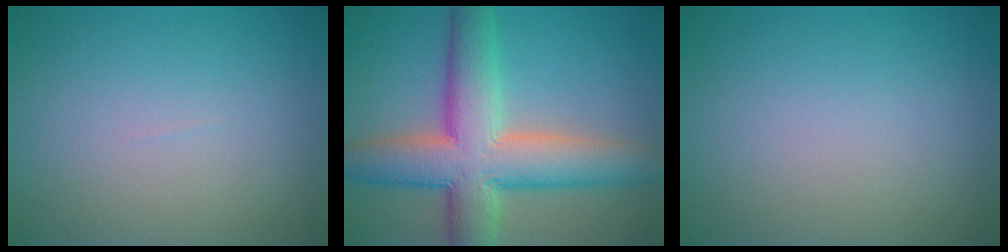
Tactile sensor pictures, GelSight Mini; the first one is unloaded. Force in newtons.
{"total": 10.1, "press": 10.1, "slide": 0.5}
{"total": 0.0}